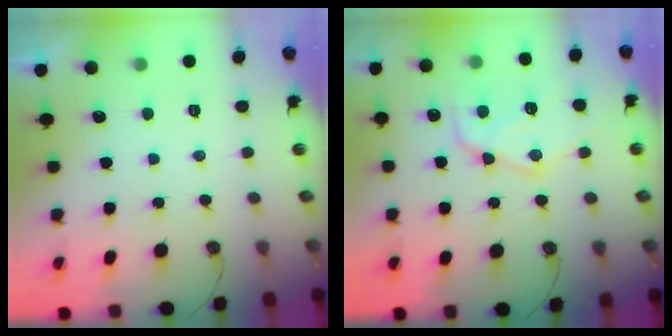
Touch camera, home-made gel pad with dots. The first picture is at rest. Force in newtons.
{"total": 15.2, "press": 15.2, "slide": 0.9}